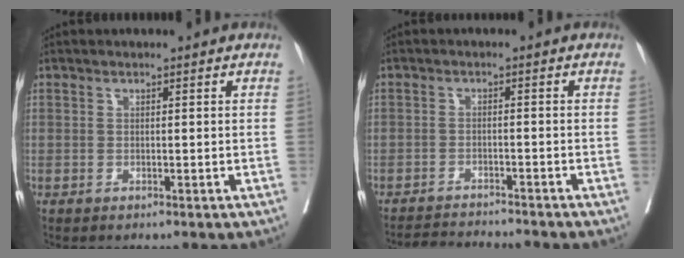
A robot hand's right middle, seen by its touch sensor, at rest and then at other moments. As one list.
[{"total": 6.7, "force": [-6.6, -0.3, 1.2], "torque": [-0.017, -0.007, -0.106]}]